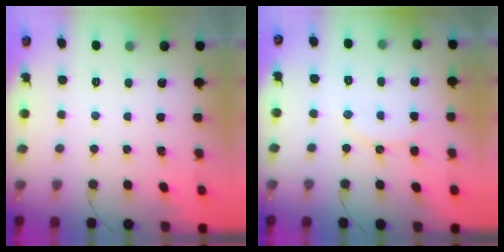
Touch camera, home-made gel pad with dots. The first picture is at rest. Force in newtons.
{"total": 9.6, "press": 9.6, "slide": 0.8}